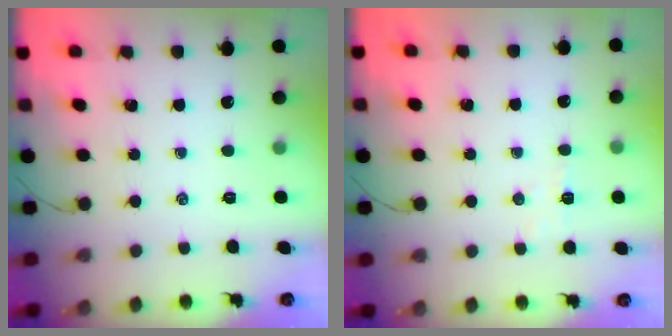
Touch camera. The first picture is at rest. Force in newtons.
{"total": 3.8, "press": 3.6, "slide": 1.2}